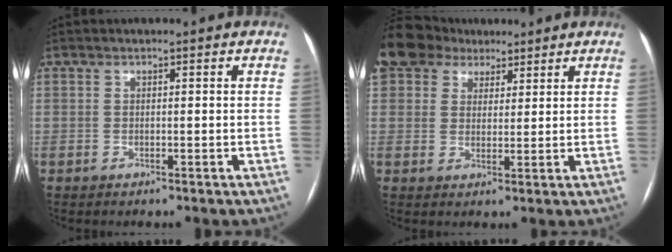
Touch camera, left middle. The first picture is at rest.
{"total": 12.2, "force": [8.2, 8.1, 3.8], "torque": [-0.103, 0.054, 0.153]}